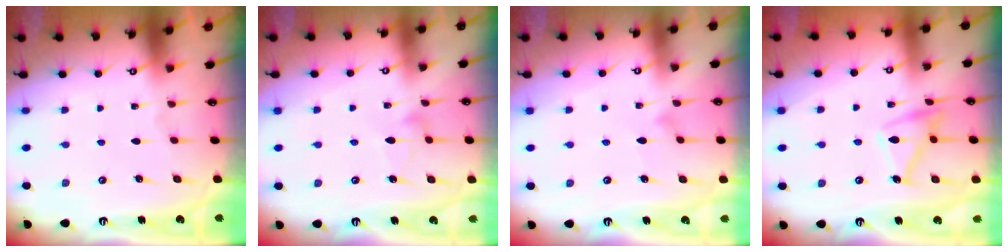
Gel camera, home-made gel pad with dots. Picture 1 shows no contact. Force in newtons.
{"total": 4.8, "press": 4.7, "slide": 0.3}
{"total": 7.5, "press": 7.5, "slide": 0.4}
{"total": 14.0, "press": 14.0, "slide": 1.0}